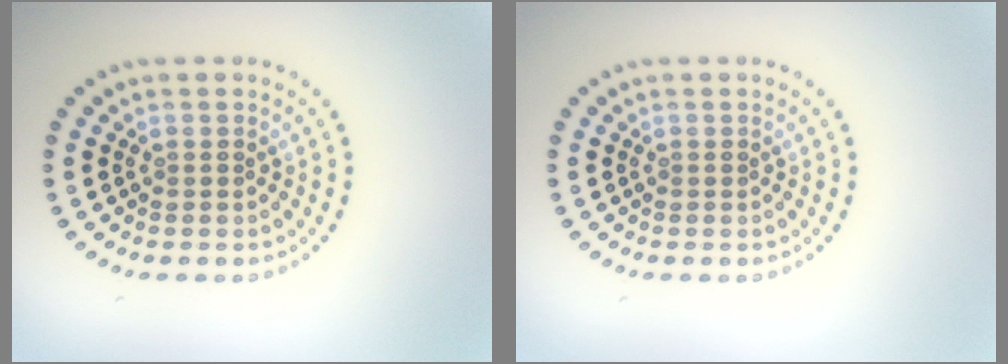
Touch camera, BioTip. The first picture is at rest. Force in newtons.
{"total": 0.0}